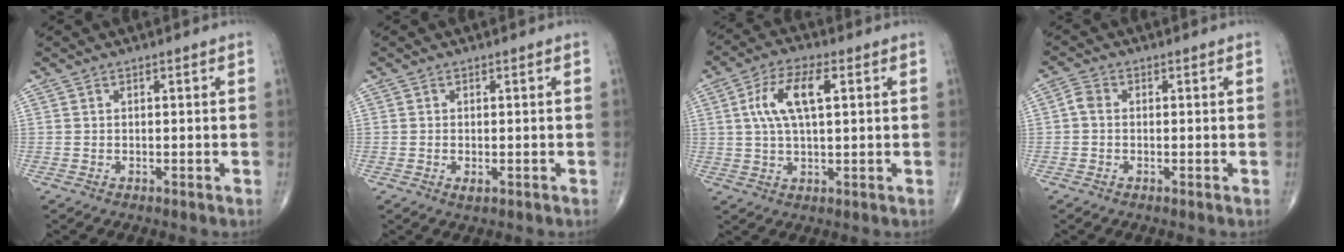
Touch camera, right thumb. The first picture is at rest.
{"total": 1.1, "force": [-0.4, 0.5, 0.9], "torque": [-0.015, -0.003, -0.006]}
{"total": 9.6, "force": [2.4, 4.0, 8.4], "torque": [-0.169, 0.013, 0.042]}
{"total": 2.2, "force": [-0.2, 1.6, 1.4], "torque": [-0.024, 0.006, -0.012]}